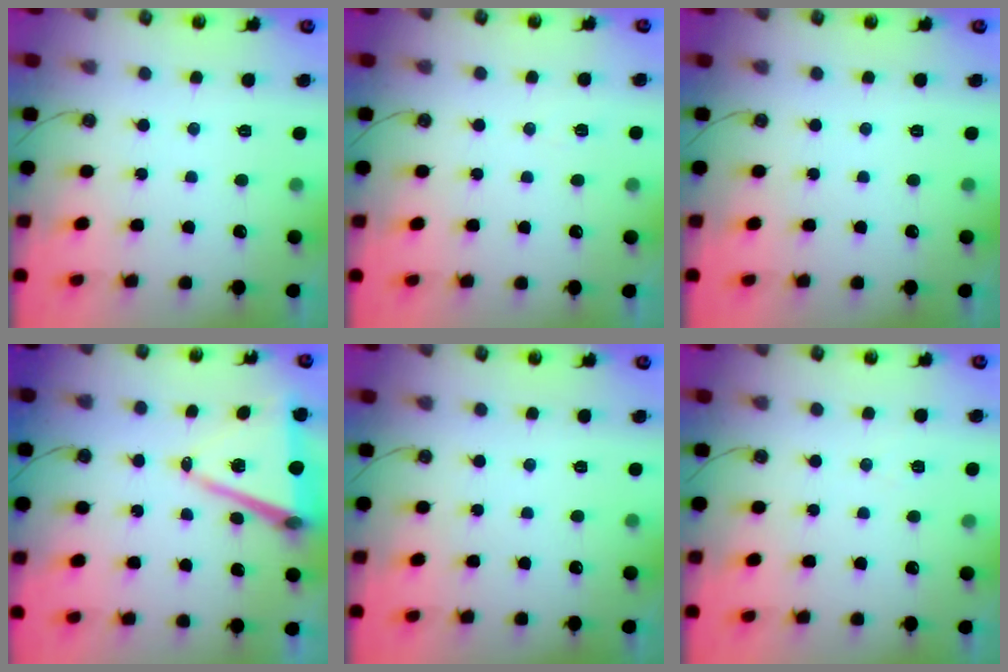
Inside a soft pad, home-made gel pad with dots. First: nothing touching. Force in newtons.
{"total": 5.0, "press": 4.8, "slide": 1.4}
{"total": 0.0}
{"total": 10.9, "press": 10.2, "slide": 4.0}
{"total": 0.0}
{"total": 6.0, "press": 4.0, "slide": 4.4}